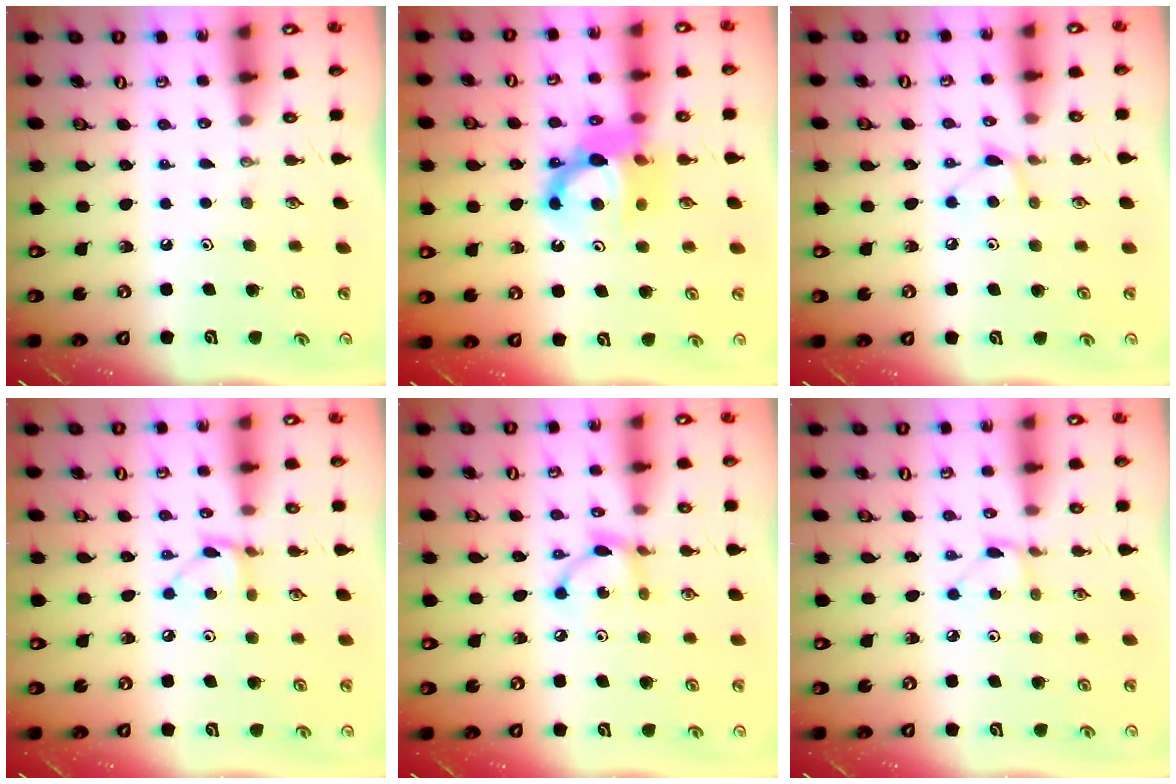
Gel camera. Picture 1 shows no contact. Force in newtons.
{"total": 11.9, "press": 11.9, "slide": 1.1}
{"total": 6.6, "press": 6.6, "slide": 0.6}
{"total": 5.0, "press": 5.0, "slide": 0.2}
{"total": 6.5, "press": 6.5, "slide": 0.1}
{"total": 2.5, "press": 2.5, "slide": 0.3}